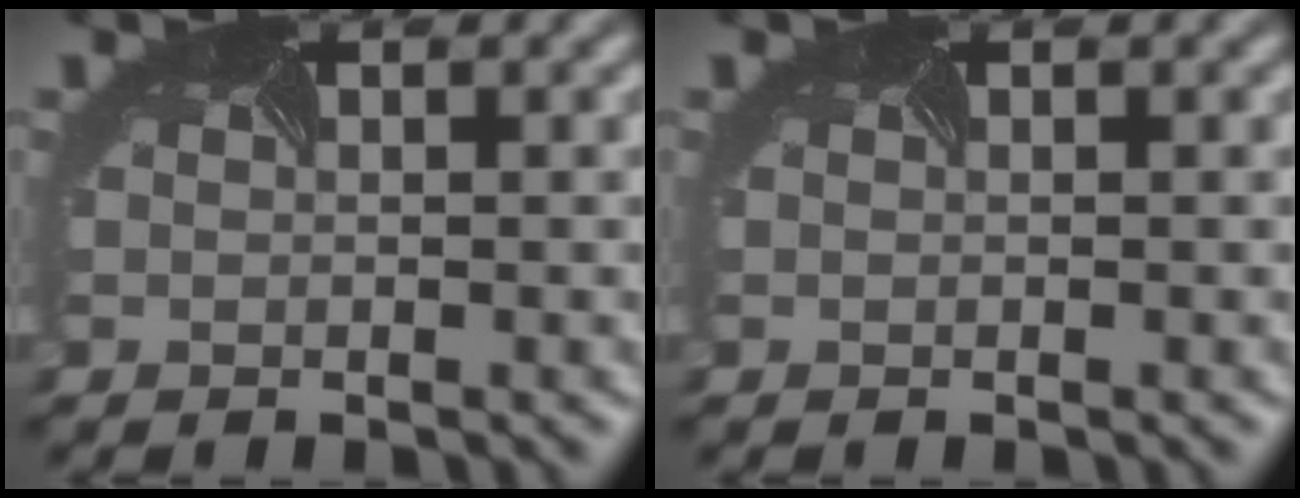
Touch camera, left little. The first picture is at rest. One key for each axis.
{"total": 0.0}